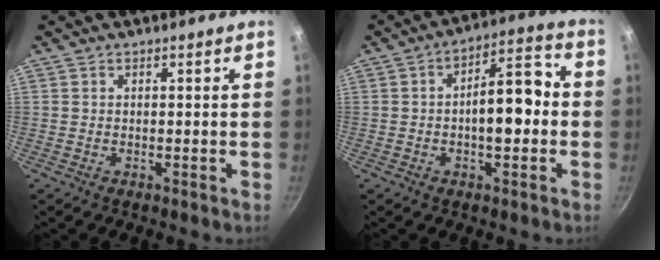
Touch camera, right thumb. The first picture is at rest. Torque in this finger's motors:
{"motor_torque": [-0.68, 1.12, 0.96, 0.16, 0.20]}